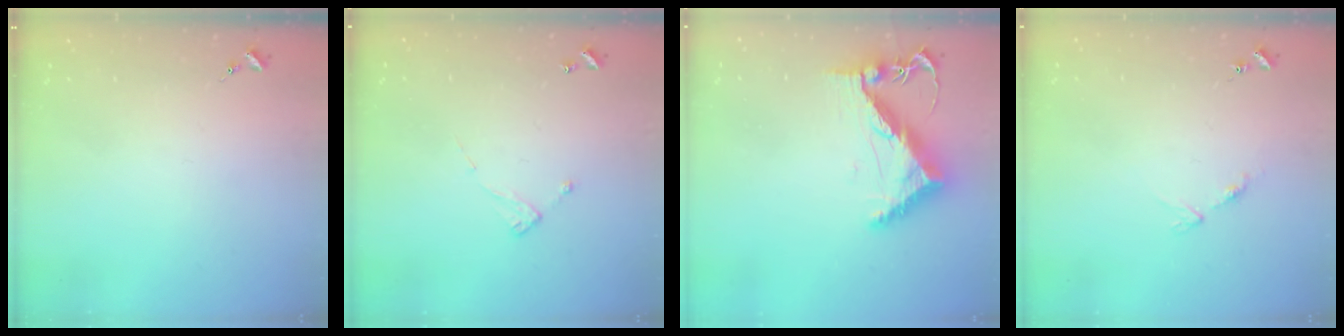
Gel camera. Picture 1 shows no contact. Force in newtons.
{"total": 6.4, "press": 6.4, "slide": 0.4}
{"total": 10.7, "press": 10.6, "slide": 1.3}
{"total": 7.8, "press": 7.8, "slide": 0.6}